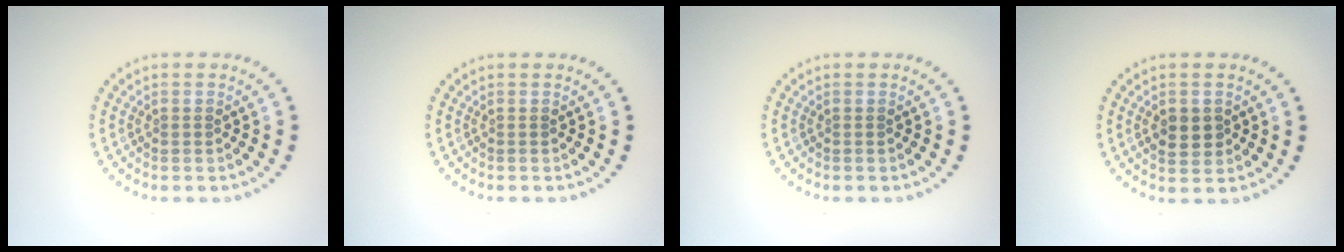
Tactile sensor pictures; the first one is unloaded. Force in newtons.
{"total": 0.0}
{"total": 0.0}
{"total": 2.5, "press": 2.5, "slide": 0.1}